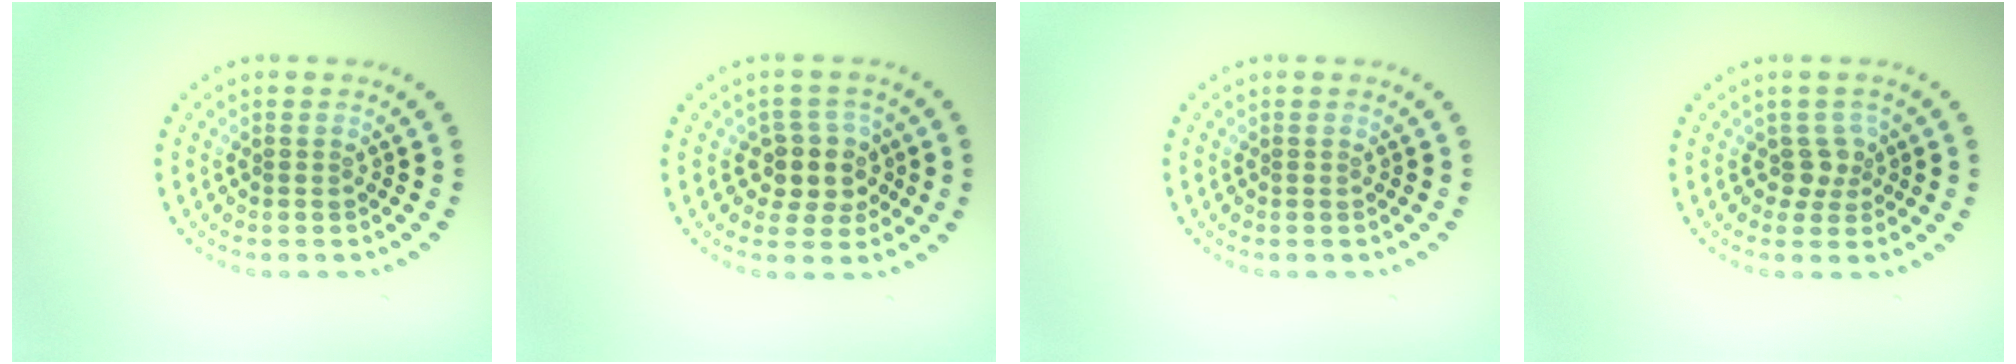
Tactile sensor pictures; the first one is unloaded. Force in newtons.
{"total": 3.3, "press": 3.0, "slide": 1.5}
{"total": 0.0}
{"total": 1.9, "press": 1.5, "slide": 1.2}